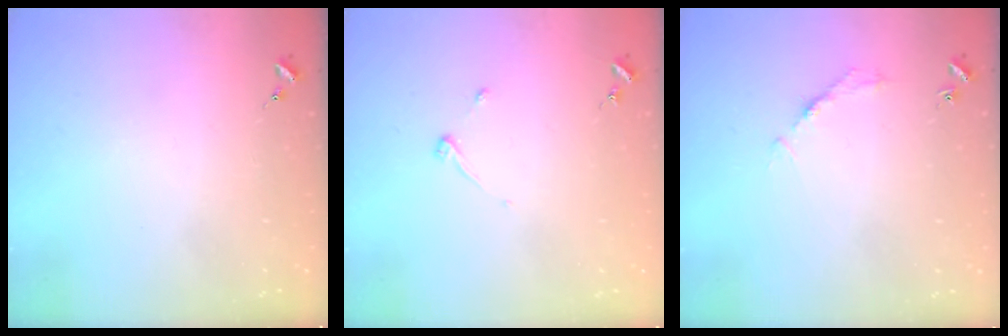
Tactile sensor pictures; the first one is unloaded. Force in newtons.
{"total": 3.3, "press": 3.3, "slide": 0.4}
{"total": 2.7, "press": 2.7, "slide": 0.4}